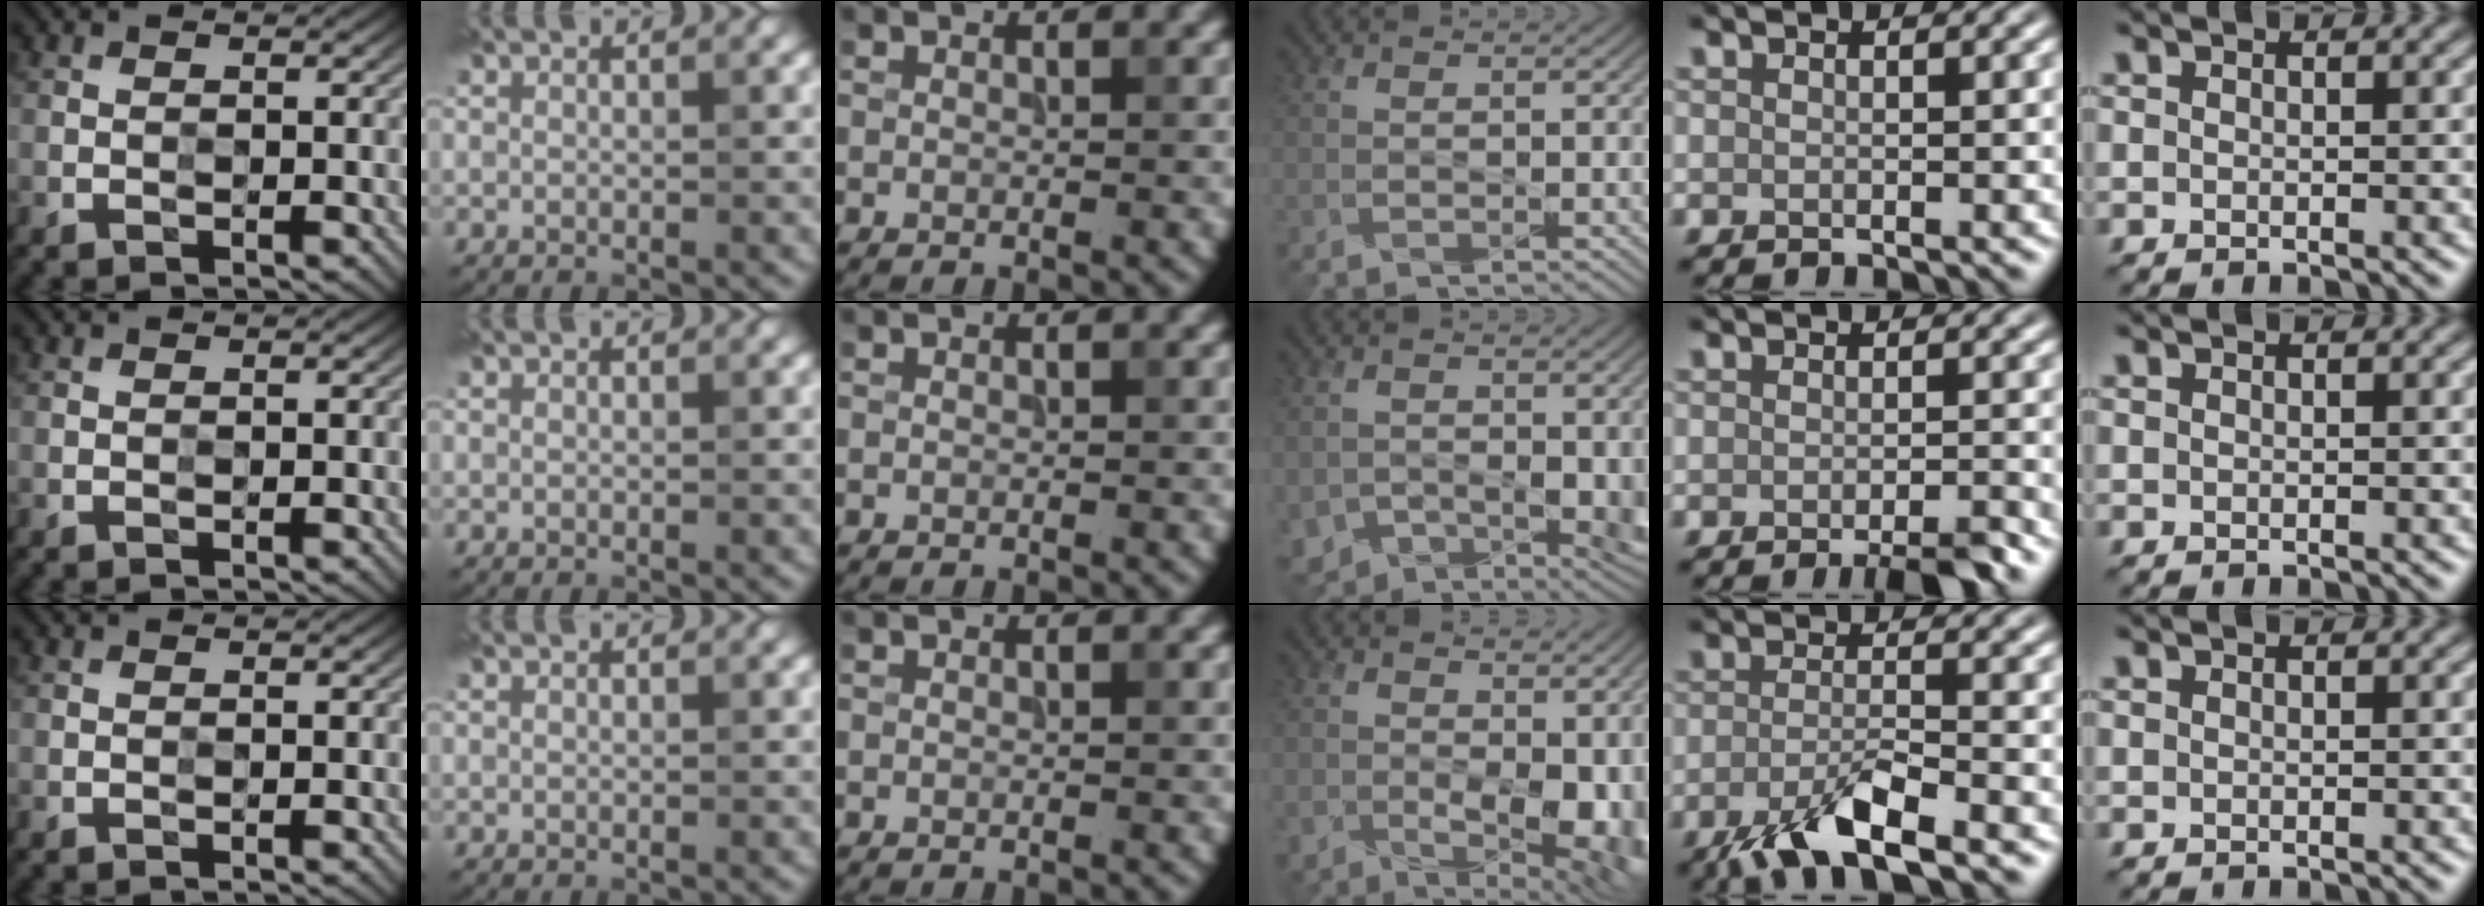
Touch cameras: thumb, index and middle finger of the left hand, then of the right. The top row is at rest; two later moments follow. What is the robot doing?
{"motion": "press", "object": "stopwatch"}